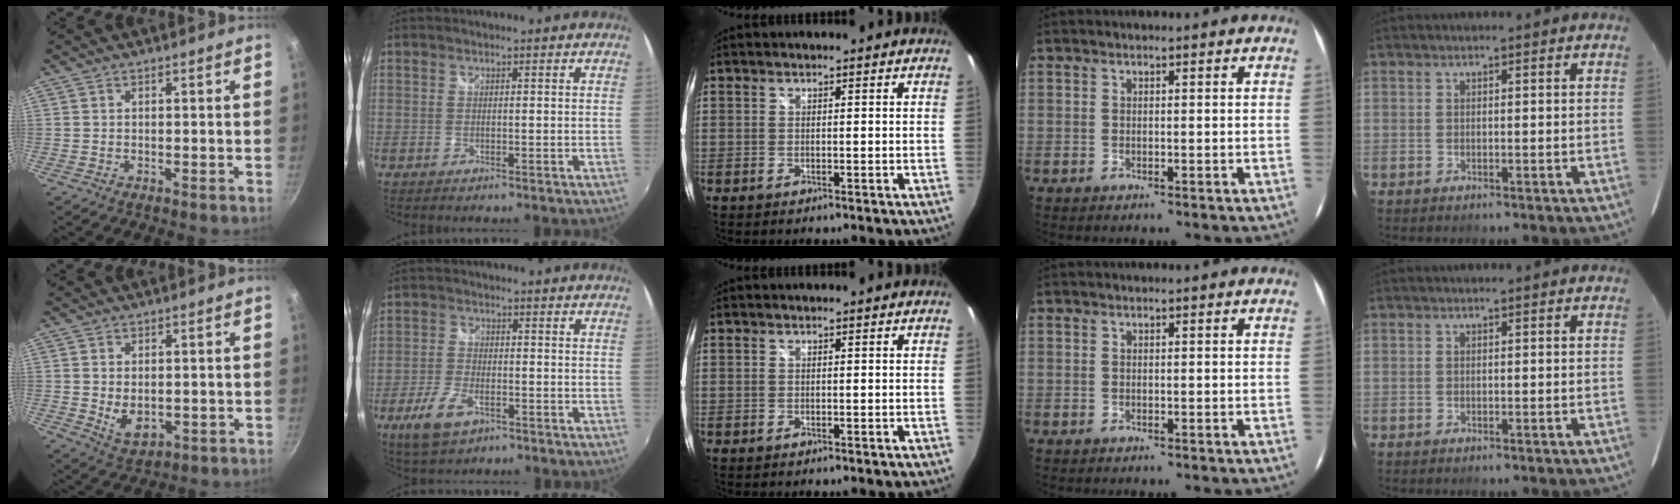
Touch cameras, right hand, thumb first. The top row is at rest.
{"thumb": {"total": 5.9, "force": [-0.1, 3.9, 4.4], "torque": [-0.068, -0.013, 0.011]}, "index": {"total": 7.6, "force": [-4.1, 3.5, 5.4], "torque": [-0.130, -0.010, -0.074]}}